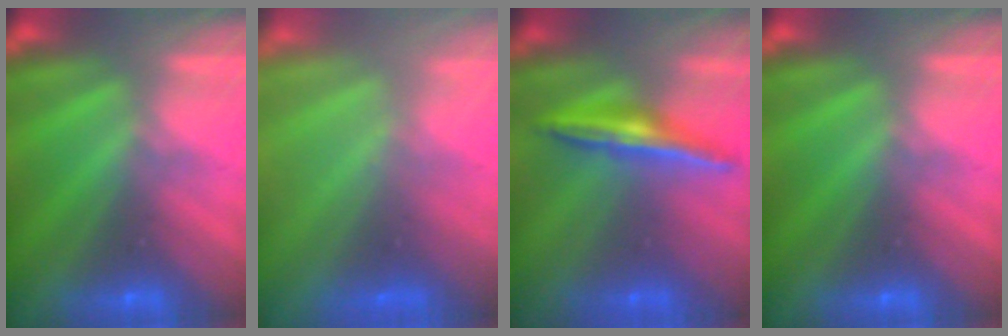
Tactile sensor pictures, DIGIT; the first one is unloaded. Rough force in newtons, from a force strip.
{"total": 8.6}
{"total": 1.6}
{"total": 0.0}